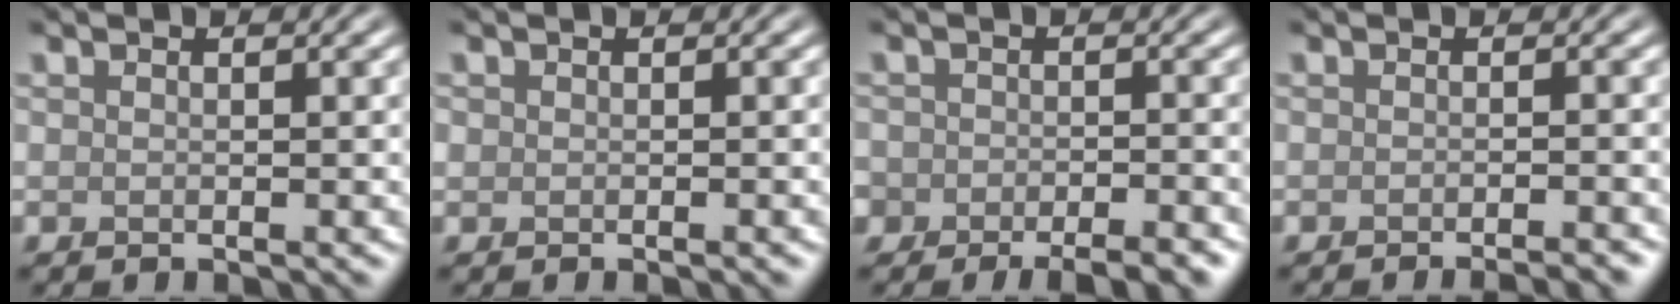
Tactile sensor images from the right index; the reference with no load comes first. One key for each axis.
{"total": 0.6, "fx": -0.3, "fy": 0.3, "fz": 0.4, "tx": -0.005, "ty": -0.003, "tz": -0.002}
{"total": 7.1, "fx": -5.3, "fy": 3.8, "fz": 2.8, "tx": 0.001, "ty": -0.006, "tz": -0.065}
{"total": 2.9, "fx": -2.2, "fy": 0.5, "fz": 1.7, "tx": -0.011, "ty": 0.006, "tz": -0.032}